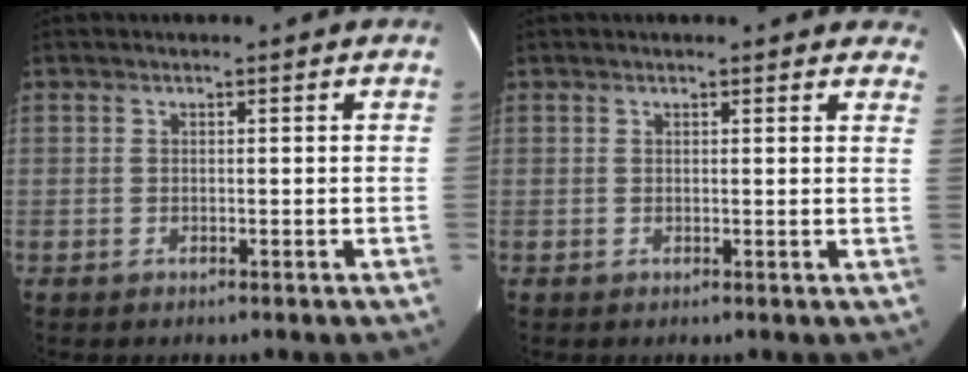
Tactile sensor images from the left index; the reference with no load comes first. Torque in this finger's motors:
{"motor_torque": [0.18, -0.22, -0.08, -0.02]}